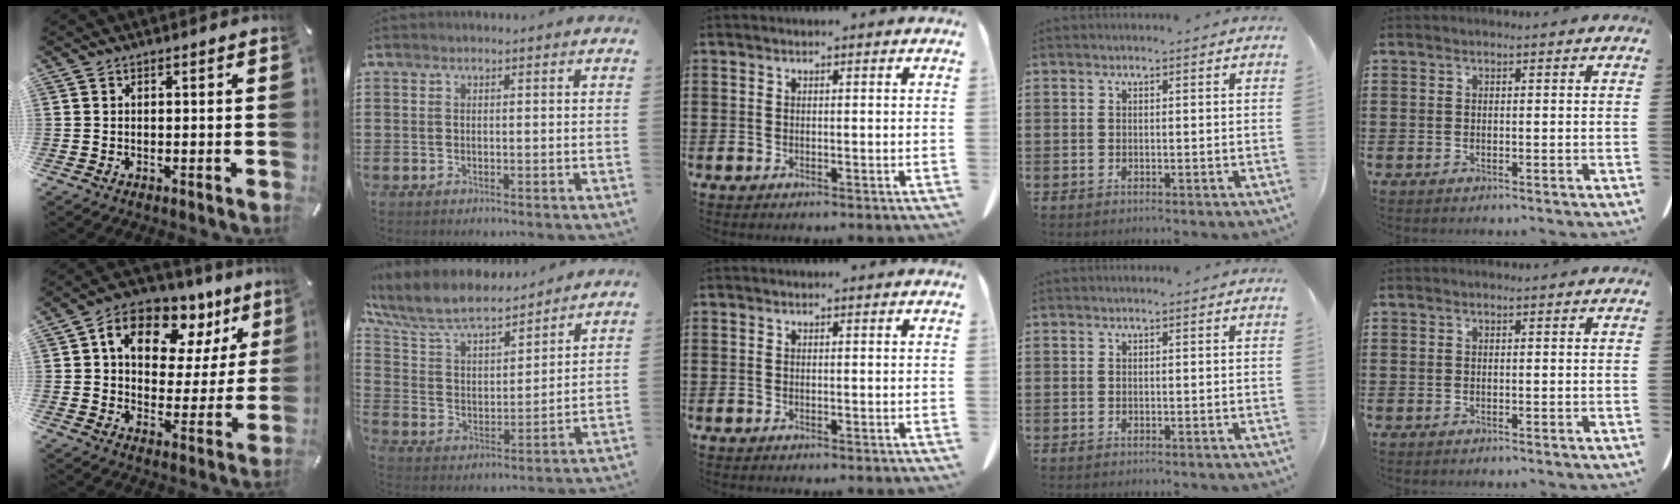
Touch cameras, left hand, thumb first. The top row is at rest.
{"thumb": {"total": 12.9, "force": [6.9, 8.8, 6.5], "torque": [-0.100, -0.042, 0.121]}, "index": {"total": 8.4, "force": [7.5, 1.9, 3.2], "torque": [-0.095, -0.042, 0.131]}}